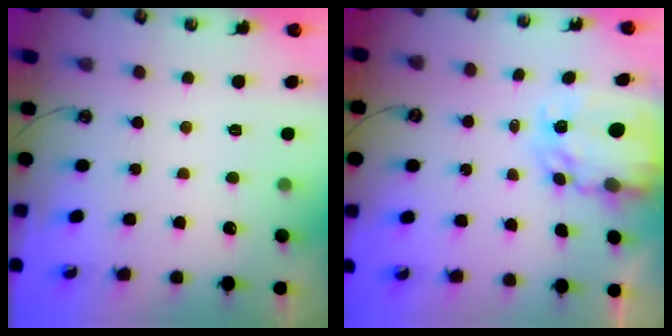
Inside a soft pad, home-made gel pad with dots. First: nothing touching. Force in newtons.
{"total": 5.7, "press": 5.7, "slide": 0.6}